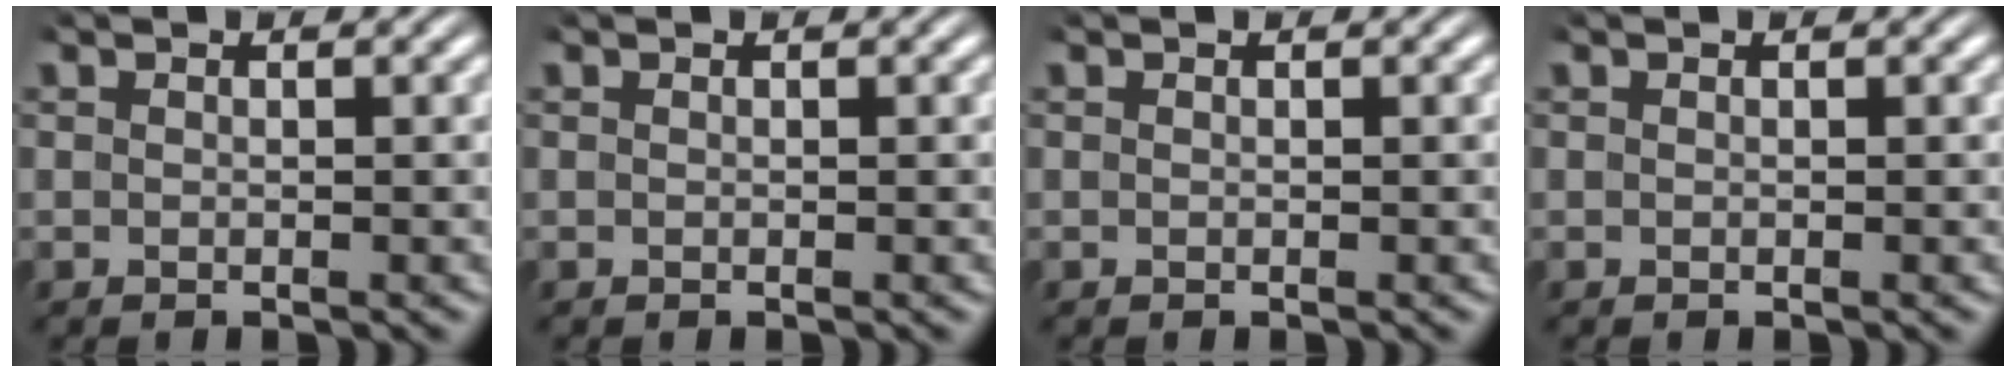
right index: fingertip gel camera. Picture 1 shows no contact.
{"total": 0.0}
{"total": 0.0}
{"total": 0.0}